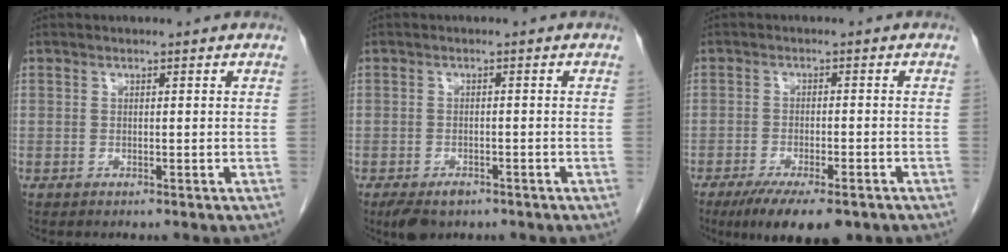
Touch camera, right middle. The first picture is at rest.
{"total": 4.2, "force": [-2.9, 2.0, 2.2], "torque": [-0.041, -0.006, -0.041]}
{"total": 10.1, "force": [-7.1, 2.6, 6.7], "torque": [-0.100, -0.018, -0.106]}